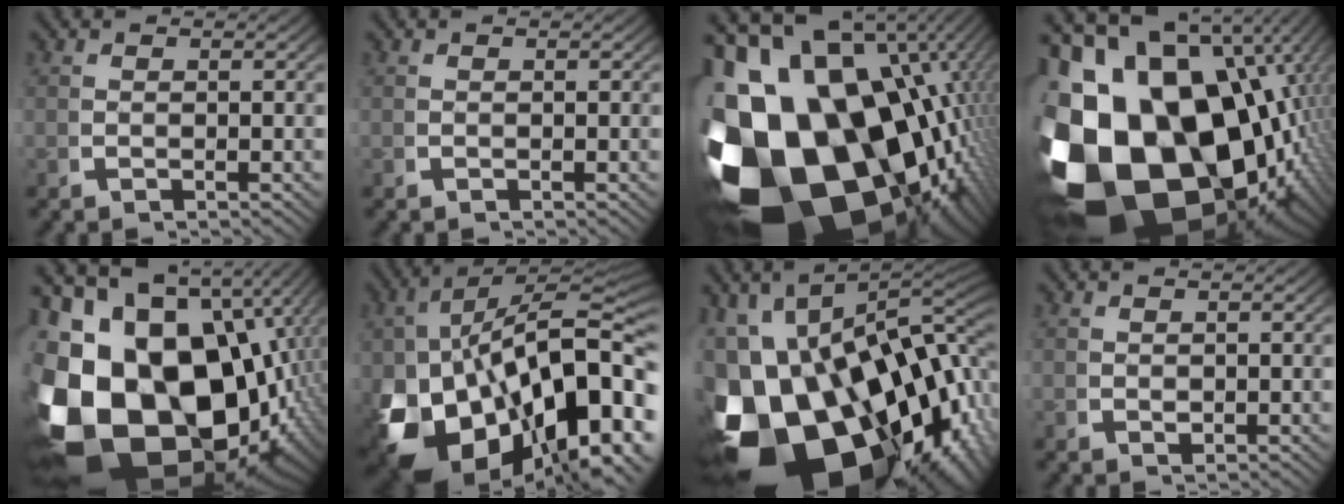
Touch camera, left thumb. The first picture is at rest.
{"total": 0.0}
{"total": 36.7, "force": [-7.8, 24.6, 26.2], "torque": [-0.487, -0.107, -0.086]}
{"total": 33.5, "force": [-6.1, 22.4, 24.2], "torque": [-0.463, -0.095, -0.058]}
{"total": 30.6, "force": [-3.9, 21.3, 21.7], "torque": [-0.411, -0.077, -0.032]}
{"total": 28.4, "force": [-5.6, 18.2, 21.1], "torque": [-0.386, -0.110, -0.028]}
{"total": 31.9, "force": [-7.5, 21.0, 22.8], "torque": [-0.402, -0.088, -0.085]}
{"total": 1.0, "force": [0.2, 0.7, 0.6], "torque": [-0.014, -0.009, 0.012]}